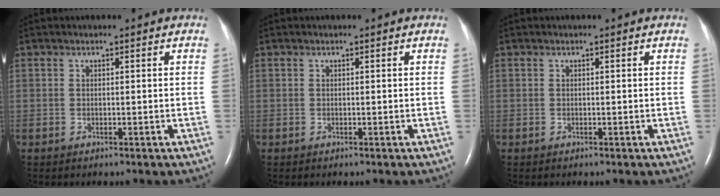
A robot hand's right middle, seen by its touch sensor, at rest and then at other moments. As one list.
[{"total": 0.0}, {"total": 0.0}]